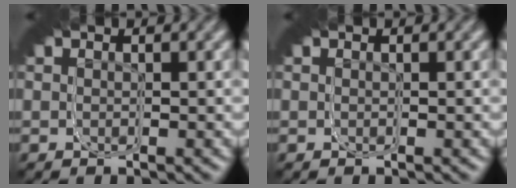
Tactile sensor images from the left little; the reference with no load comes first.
{"total": 0.0}